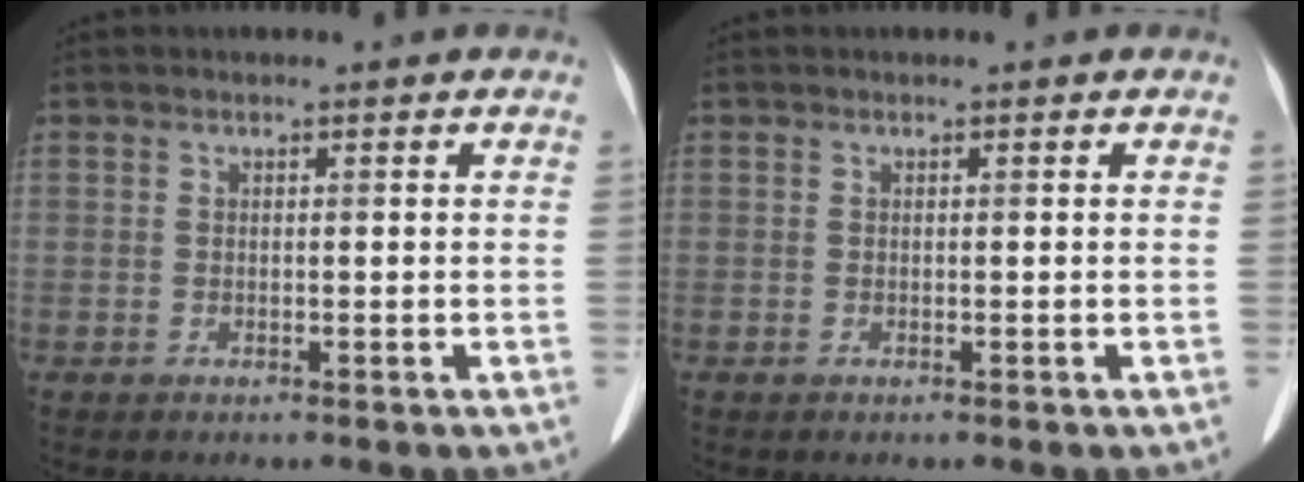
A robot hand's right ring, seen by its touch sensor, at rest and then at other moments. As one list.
[{"total": 0.0}]